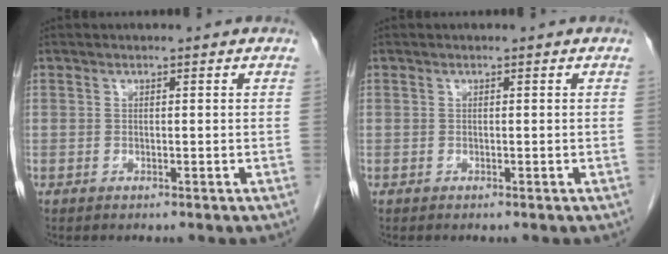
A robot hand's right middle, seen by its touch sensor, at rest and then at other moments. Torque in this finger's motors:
{"motor_torque": [0.07, -0.12, -0.04, 0.00]}